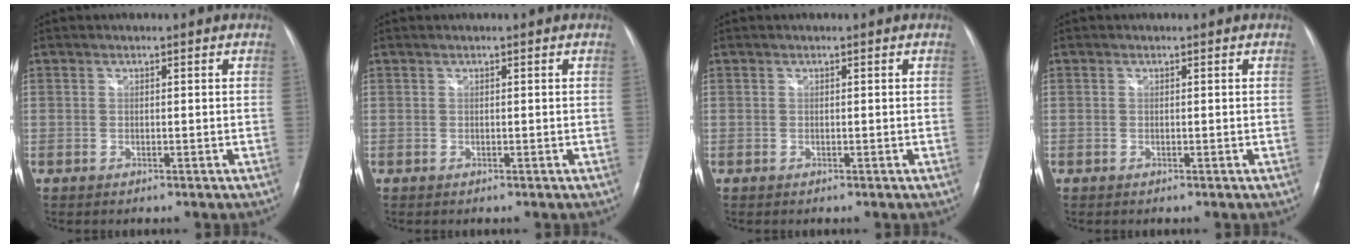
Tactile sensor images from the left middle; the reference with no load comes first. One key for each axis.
{"total": 0.0}
{"total": 0.0}
{"total": 0.0}